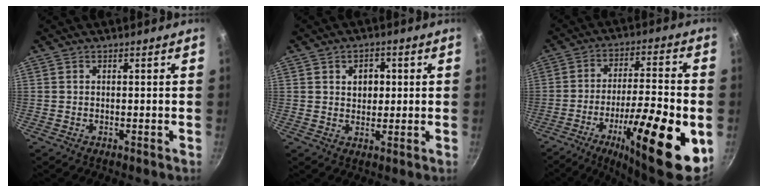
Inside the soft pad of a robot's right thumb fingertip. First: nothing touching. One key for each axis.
{"total": 4.6, "fx": 1.1, "fy": 3.5, "fz": 2.8, "tx": -0.020, "ty": -0.001, "tz": 0.017}
{"total": 22.3, "fx": -7.8, "fy": 5.8, "fz": 20.1, "tx": -0.300, "ty": 0.024, "tz": -0.119}